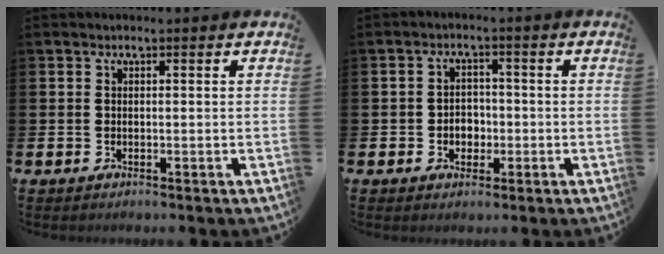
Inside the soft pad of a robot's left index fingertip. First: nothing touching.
{"total": 2.7, "force": [-0.6, 2.4, 1.2], "torque": [-0.021, 0.004, -0.018]}